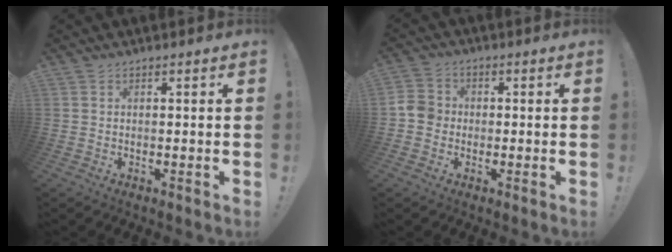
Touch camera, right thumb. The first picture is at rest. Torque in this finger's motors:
{"motor_torque": [-0.02, 0.06, -0.05, 0.08, 0.00]}